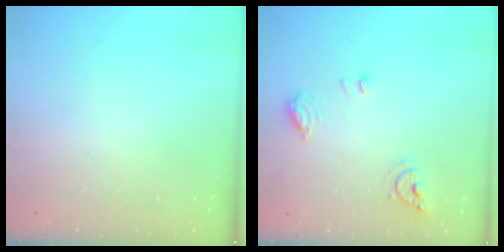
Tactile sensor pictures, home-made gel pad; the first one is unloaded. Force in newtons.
{"total": 8.3, "press": 8.2, "slide": 0.9}